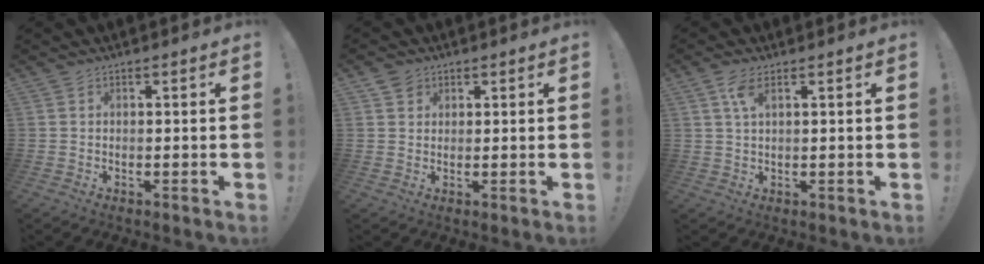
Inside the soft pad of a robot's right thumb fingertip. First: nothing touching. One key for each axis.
{"total": 2.8, "fx": 1.9, "fy": 2.1, "fz": 0.2, "tx": 0.002, "ty": -0.007, "tz": 0.034}
{"total": 4.3, "fx": 2.0, "fy": 1.4, "fz": 3.5, "tx": -0.066, "ty": -0.002, "tz": 0.034}